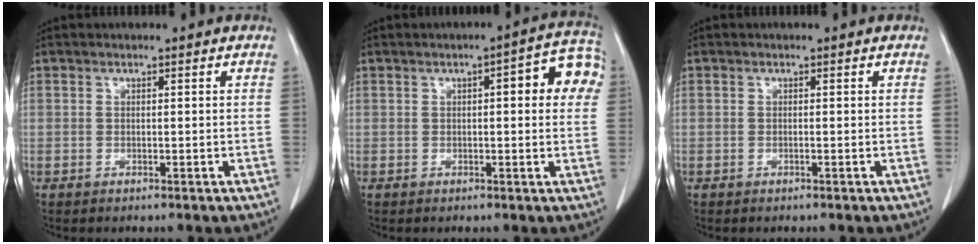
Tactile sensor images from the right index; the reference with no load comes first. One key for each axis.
{"total": 8.1, "fx": 1.6, "fy": 2.0, "fz": 7.7, "tx": -0.090, "ty": 0.026, "tz": 0.012}
{"total": 0.0}